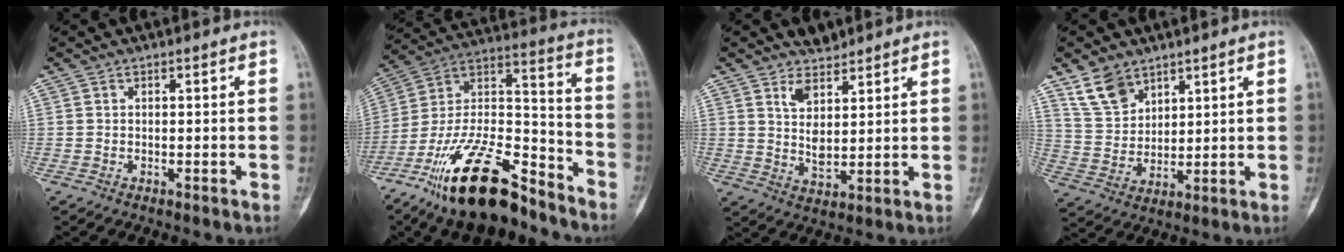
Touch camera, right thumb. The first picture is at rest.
{"total": 23.2, "force": [-16.2, 8.7, 14.2], "torque": [-0.265, 0.085, -0.288]}
{"total": 6.0, "force": [4.4, 2.9, 2.8], "torque": [-0.035, -0.041, 0.088]}
{"total": 8.2, "force": [5.8, 4.9, 3.1], "torque": [-0.042, -0.026, 0.123]}